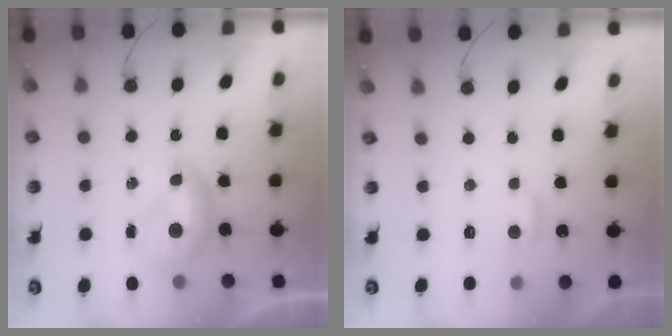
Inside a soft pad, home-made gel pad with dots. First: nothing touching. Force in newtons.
{"total": 3.0, "press": 3.0, "slide": 0.4}